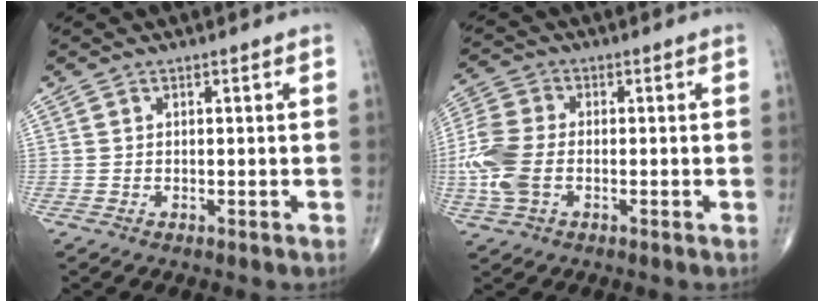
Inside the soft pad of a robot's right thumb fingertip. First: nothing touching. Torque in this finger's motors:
{"motor_torque": [0.25, 0.16, 0.75, 0.18, 0.11]}